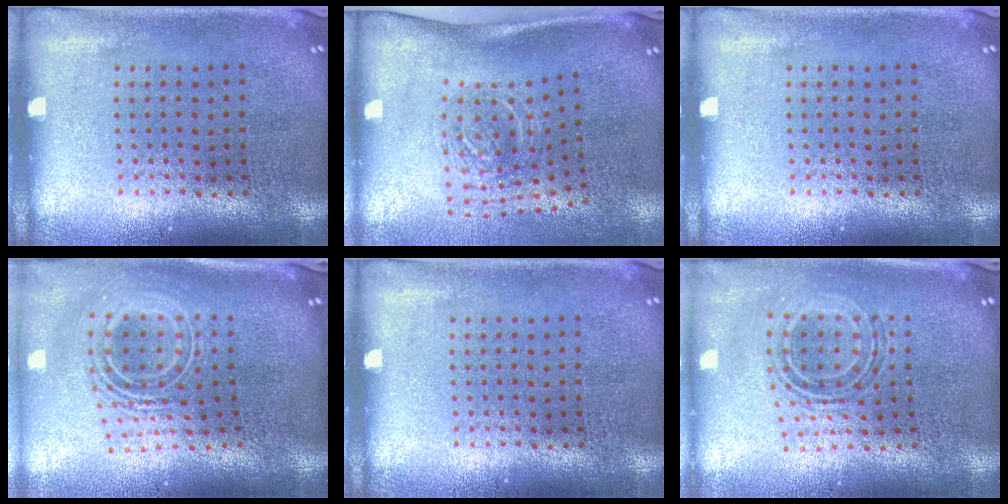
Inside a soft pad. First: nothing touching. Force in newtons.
{"total": 1.9, "press": 1.4, "slide": 1.4}
{"total": 0.0}
{"total": 2.6, "press": 1.8, "slide": 1.9}
{"total": 0.0}
{"total": 0.8, "press": 0.8, "slide": 0.3}